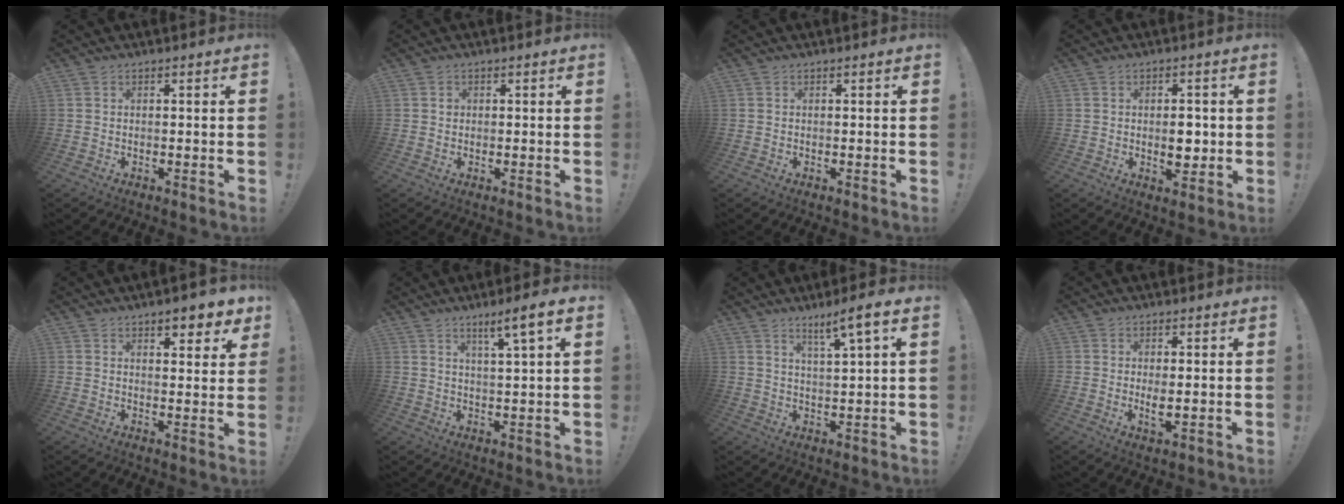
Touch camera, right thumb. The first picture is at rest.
{"total": 0.9, "force": [0.0, 0.9, 0.2], "torque": [0.005, 0.002, -0.002]}
{"total": 0.0}
{"total": 5.4, "force": [-0.2, 3.5, 4.1], "torque": [-0.042, 0.000, -0.006]}
{"total": 6.2, "force": [4.5, 2.2, 3.7], "torque": [-0.032, -0.028, 0.073]}
{"total": 6.5, "force": [3.7, -0.1, 5.4], "torque": [-0.069, -0.022, 0.051]}
{"total": 6.6, "force": [4.1, -0.2, 5.2], "torque": [-0.074, -0.022, 0.060]}
{"total": 3.3, "force": [0.3, 1.0, 3.2], "torque": [-0.047, -0.012, 0.003]}